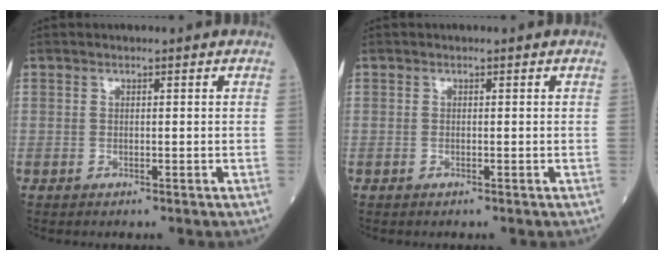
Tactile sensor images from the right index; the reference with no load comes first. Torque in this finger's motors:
{"motor_torque": [0.03, 0.00, 0.03, -0.01]}